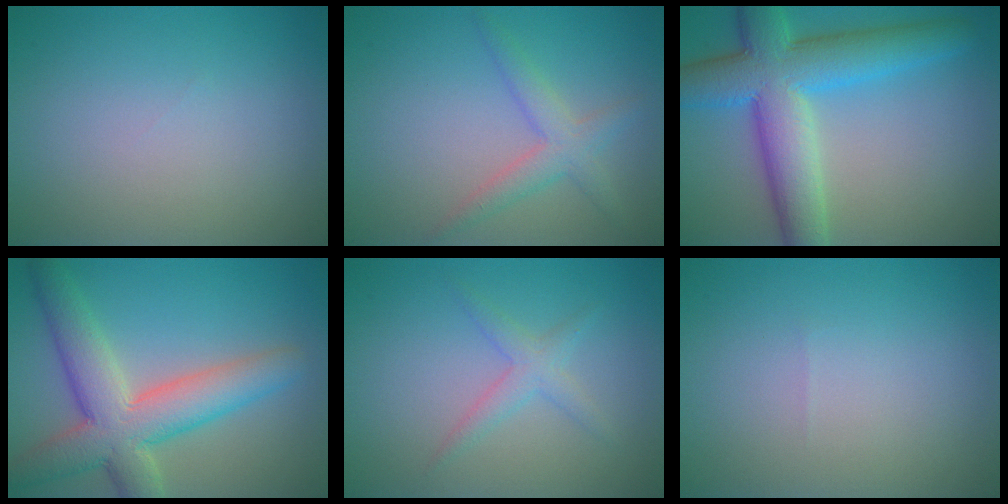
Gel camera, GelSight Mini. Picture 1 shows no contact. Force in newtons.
{"total": 2.7, "press": 2.7, "slide": 0.1}
{"total": 9.6, "press": 9.6, "slide": 0.3}
{"total": 7.9, "press": 7.9, "slide": 0.6}
{"total": 1.9, "press": 1.9, "slide": 0.1}
{"total": 0.0}